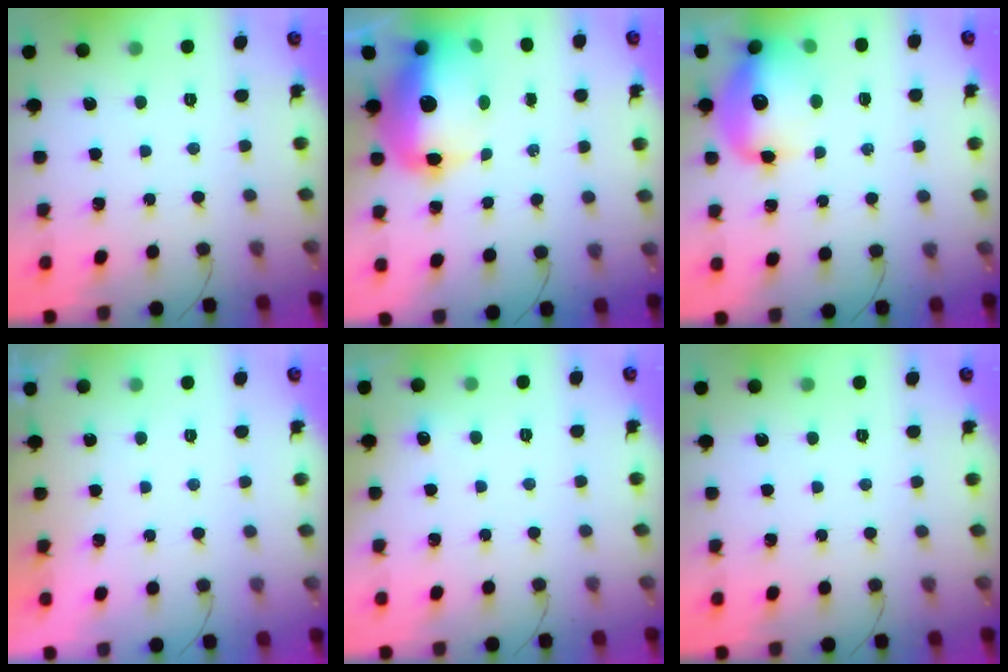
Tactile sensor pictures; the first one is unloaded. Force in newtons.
{"total": 16.7, "press": 16.2, "slide": 4.1}
{"total": 15.2, "press": 14.8, "slide": 3.6}
{"total": 1.8, "press": 0.1, "slide": 1.8}
{"total": 3.7, "press": 3.5, "slide": 1.2}
{"total": 0.0}